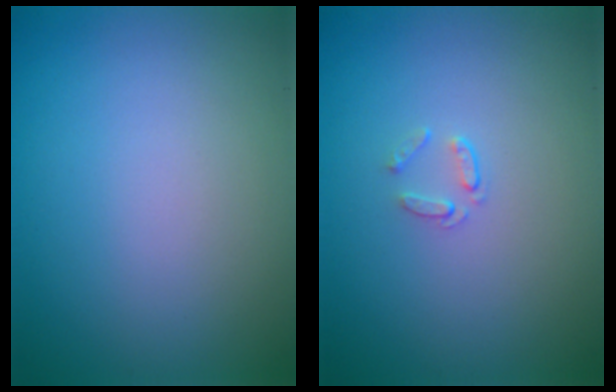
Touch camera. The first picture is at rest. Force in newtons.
{"total": 0.7, "press": 0.5, "slide": 0.5}